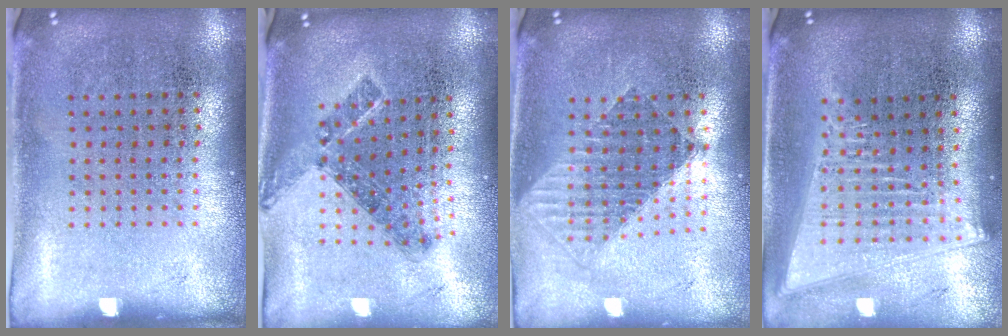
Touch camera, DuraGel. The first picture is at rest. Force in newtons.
{"total": 0.8, "press": 0.7, "slide": 0.4}
{"total": 1.5, "press": 1.3, "slide": 0.8}
{"total": 2.0, "press": 1.7, "slide": 1.1}